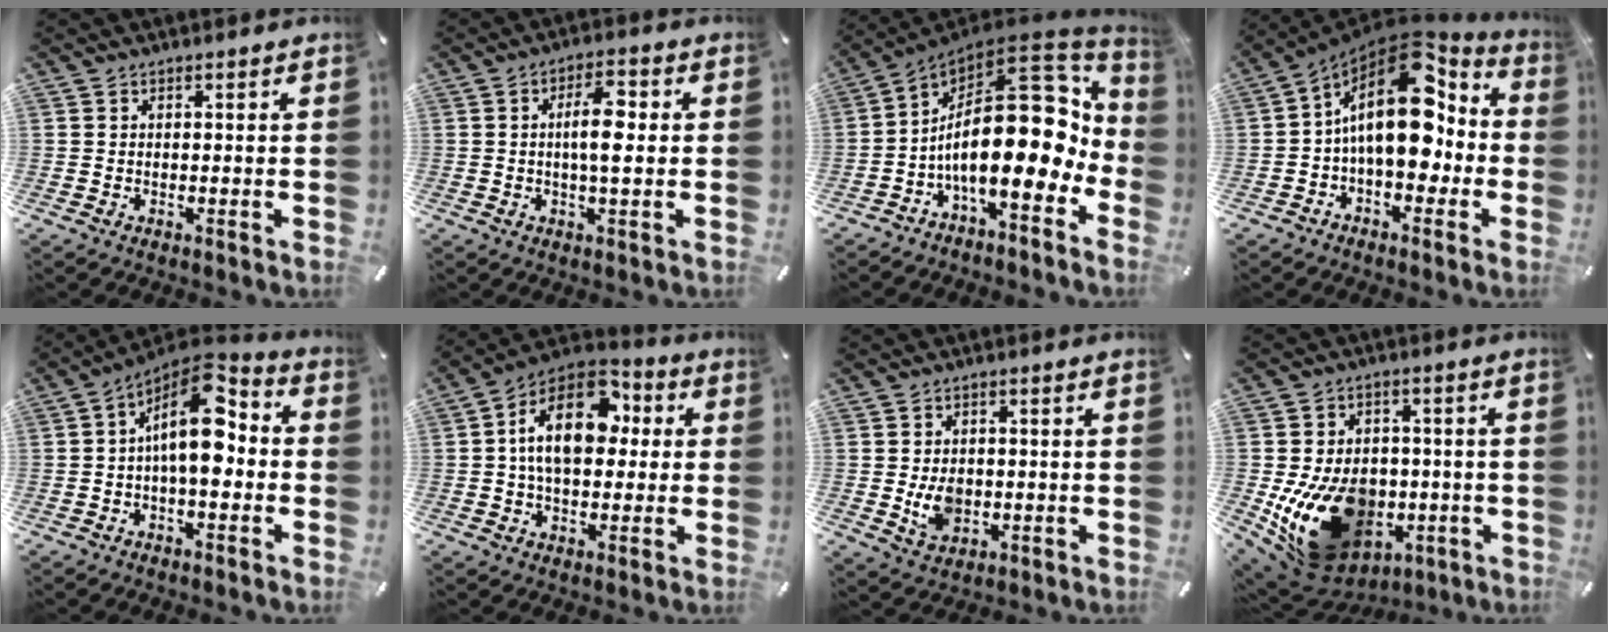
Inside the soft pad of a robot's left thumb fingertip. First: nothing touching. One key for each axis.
{"total": 8.1, "fx": 0.4, "fy": 3.0, "fz": 7.5, "tx": -0.139, "ty": 0.009, "tz": 0.002}
{"total": 27.1, "fx": 1.3, "fy": 13.2, "fz": 23.7, "tx": -0.389, "ty": -0.049, "tz": 0.030}
{"total": 19.0, "fx": 3.3, "fy": 11.2, "fz": 15.0, "tx": -0.241, "ty": -0.032, "tz": 0.052}
{"total": 14.4, "fx": 1.2, "fy": 7.3, "fz": 12.4, "tx": -0.228, "ty": -0.023, "tz": 0.016}
{"total": 17.1, "fx": 2.9, "fy": 11.0, "fz": 12.8, "tx": -0.226, "ty": 0.002, "tz": 0.047}
{"total": 6.6, "fx": -0.7, "fy": 5.1, "fz": 4.1, "tx": -0.078, "ty": -0.004, "tz": -0.014}
{"total": 19.1, "fx": -4.2, "fy": 14.4, "fz": 11.8, "tx": -0.211, "ty": 0.011, "tz": -0.051}